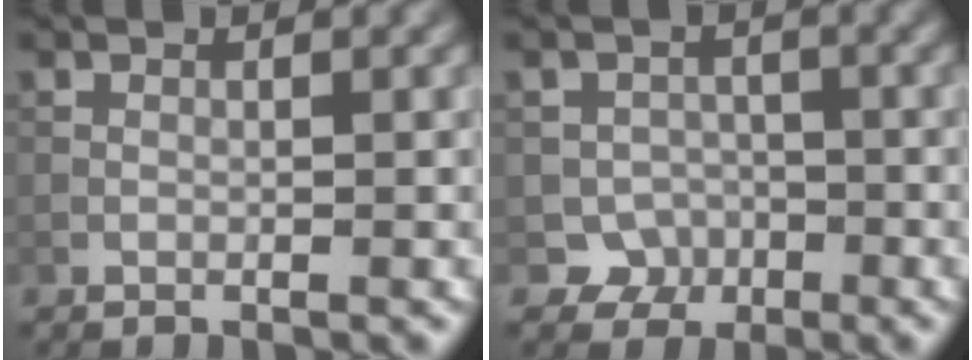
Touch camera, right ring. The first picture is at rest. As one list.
[{"total": 2.7, "force": [-1.2, 2.4, 0.3], "torque": [0.011, 0.006, -0.015]}]